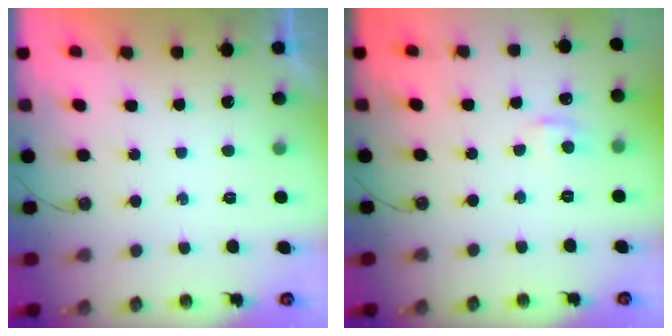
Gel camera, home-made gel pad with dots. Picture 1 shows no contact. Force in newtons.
{"total": 5.4, "press": 5.4, "slide": 0.8}